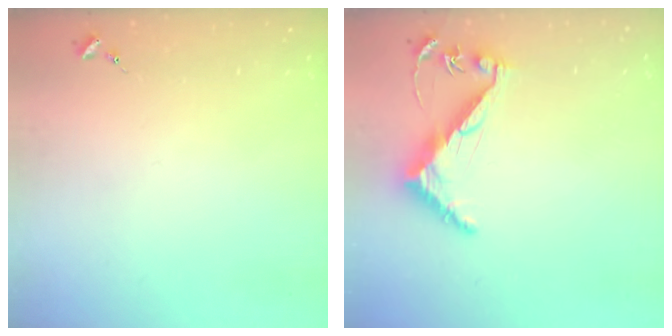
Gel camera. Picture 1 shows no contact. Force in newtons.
{"total": 7.3, "press": 7.3, "slide": 0.6}